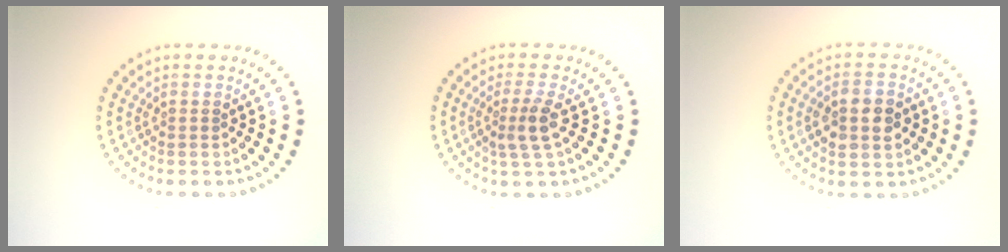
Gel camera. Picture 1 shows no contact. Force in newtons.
{"total": 2.4, "press": 1.8, "slide": 1.6}
{"total": 3.2, "press": 3.1, "slide": 0.2}